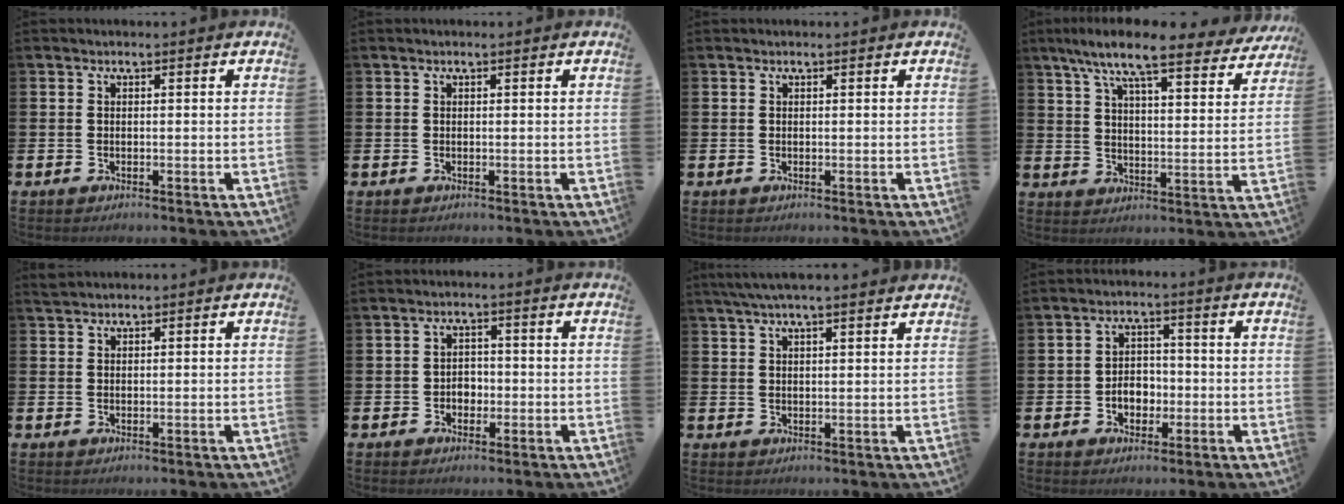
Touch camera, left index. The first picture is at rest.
{"total": 0.0}
{"total": 0.0}
{"total": 9.8, "force": [8.4, 1.4, 4.9], "torque": [-0.111, -0.045, 0.141]}
{"total": 1.2, "force": [1.2, 0.3, 0.1], "torque": [0.000, 0.001, 0.022]}
{"total": 2.2, "force": [-0.6, 1.9, 1.0], "torque": [-0.012, 0.002, -0.018]}
{"total": 4.4, "force": [3.9, 0.3, 2.0], "torque": [-0.044, -0.006, 0.070]}
{"total": 3.7, "force": [-1.1, 2.8, 2.2], "torque": [-0.028, -0.001, -0.028]}